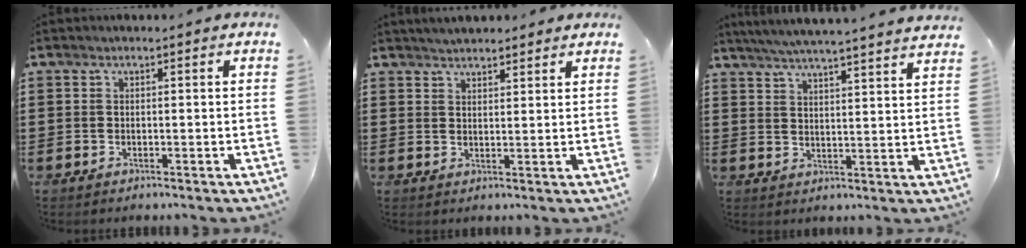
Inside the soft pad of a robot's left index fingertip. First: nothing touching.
{"total": 2.6, "force": [2.6, 0.3, 0.2], "torque": [-0.010, -0.002, 0.050]}
{"total": 5.2, "force": [4.9, -0.9, 1.6], "torque": [-0.047, -0.028, 0.086]}